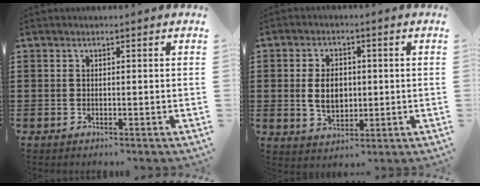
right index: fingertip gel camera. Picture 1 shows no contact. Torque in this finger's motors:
{"motor_torque": [2.14, 0.00, 0.77, 0.18]}